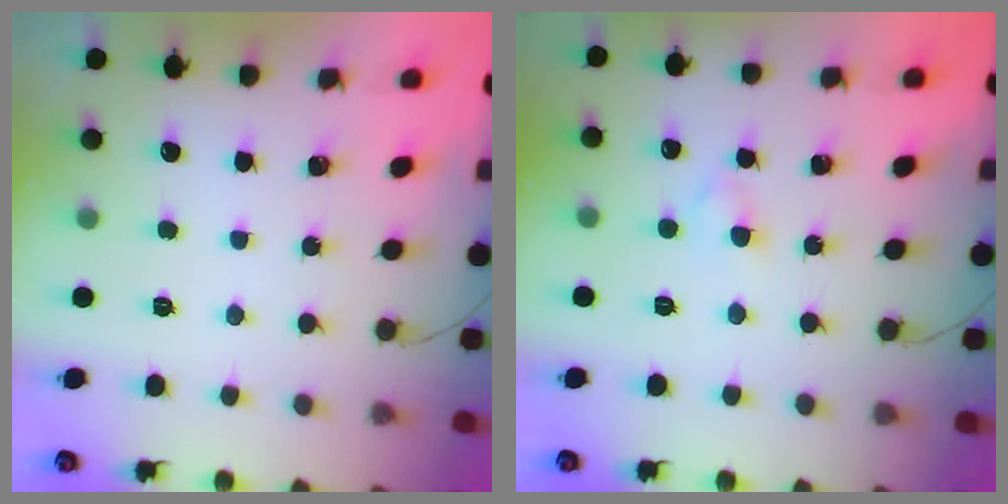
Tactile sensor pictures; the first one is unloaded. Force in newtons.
{"total": 2.2, "press": 2.0, "slide": 1.1}